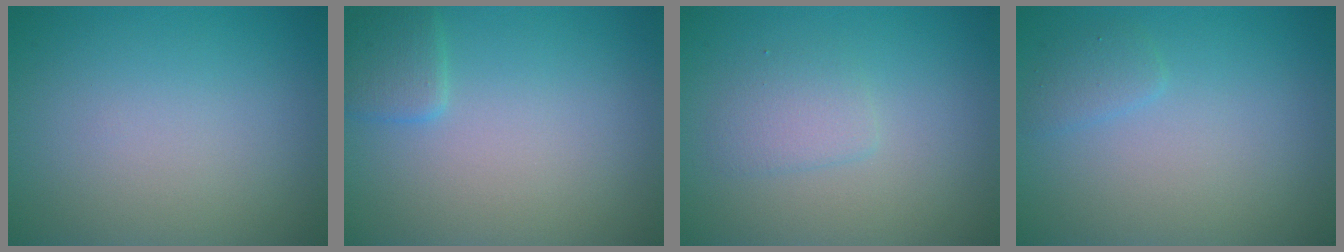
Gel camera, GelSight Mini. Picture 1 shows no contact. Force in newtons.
{"total": 1.8, "press": 1.8, "slide": 0.1}
{"total": 1.7, "press": 1.7, "slide": 0.1}
{"total": 1.1, "press": 1.1, "slide": 0.1}